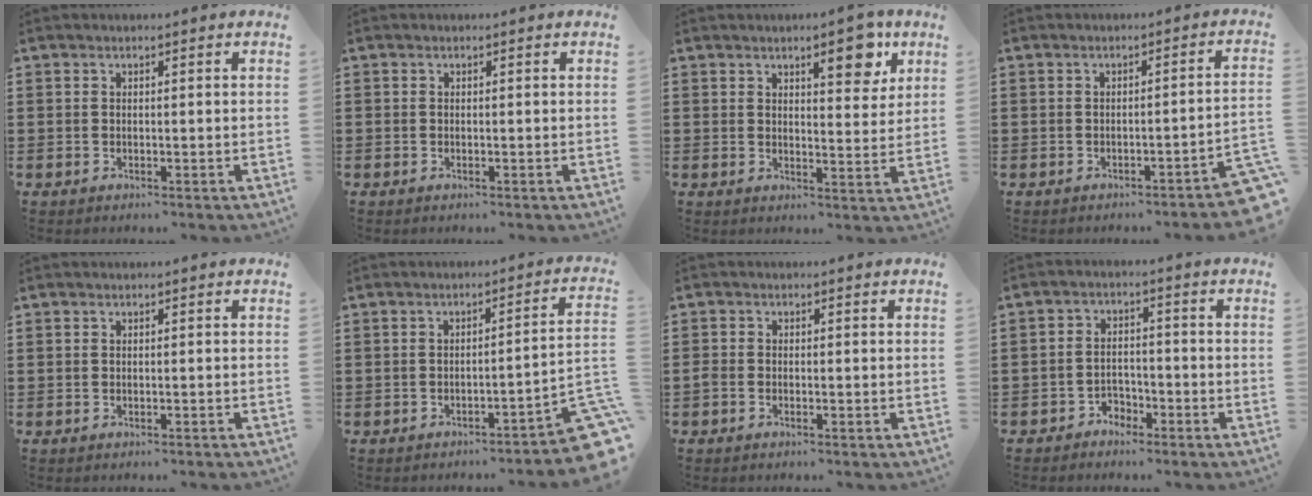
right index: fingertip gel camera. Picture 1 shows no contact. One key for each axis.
{"total": 0.0}
{"total": 7.1, "fx": 4.5, "fy": 2.5, "fz": 4.9, "tx": -0.067, "ty": -0.008, "tz": 0.070}
{"total": 2.3, "fx": -1.8, "fy": -0.1, "fz": 1.4, "tx": -0.025, "ty": -0.005, "tz": -0.038}
{"total": 0.0}
{"total": 4.8, "fx": -3.2, "fy": 0.3, "fz": 3.6, "tx": -0.045, "ty": -0.022, "tz": -0.064}
{"total": 0.7, "fx": -0.6, "fy": 0.4, "fz": 0.3, "tx": -0.008, "ty": -0.002, "tz": -0.011}
{"total": 2.9, "fx": -2.4, "fy": 1.7, "fz": 0.1, "tx": -0.012, "ty": 0.006, "tz": -0.052}